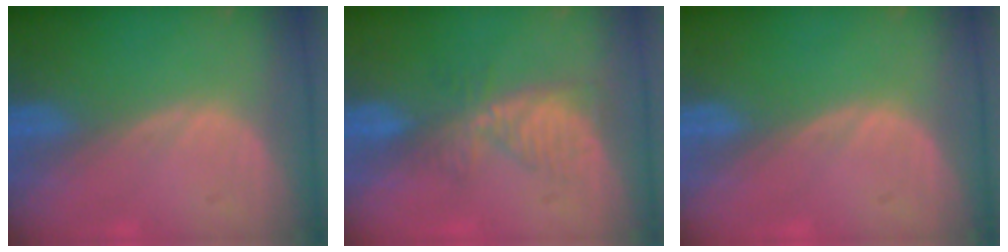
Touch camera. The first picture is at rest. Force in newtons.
{"total": 5.3, "press": 5.0, "slide": 1.8}
{"total": 0.0}